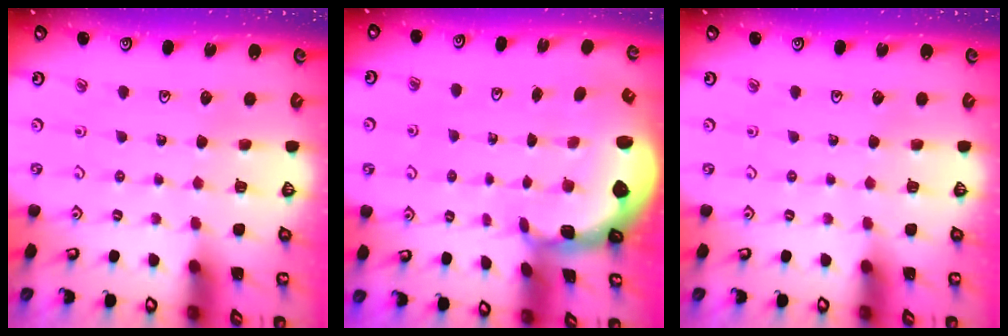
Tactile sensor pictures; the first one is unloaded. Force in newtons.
{"total": 2.3, "press": 1.5, "slide": 1.8}
{"total": 0.0}